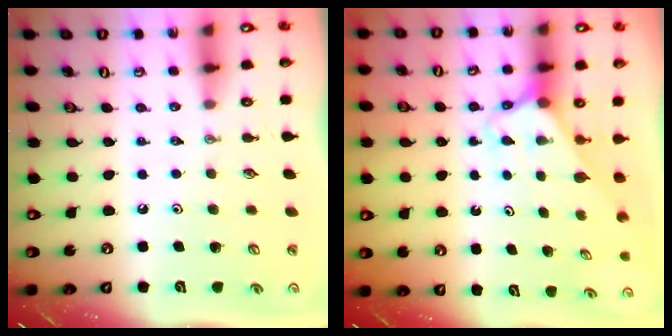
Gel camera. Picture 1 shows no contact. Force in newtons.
{"total": 2.7, "press": 2.7, "slide": 0.1}